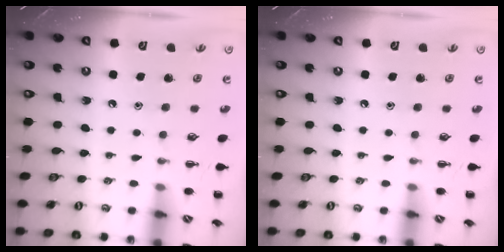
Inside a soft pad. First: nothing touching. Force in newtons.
{"total": 0.0}